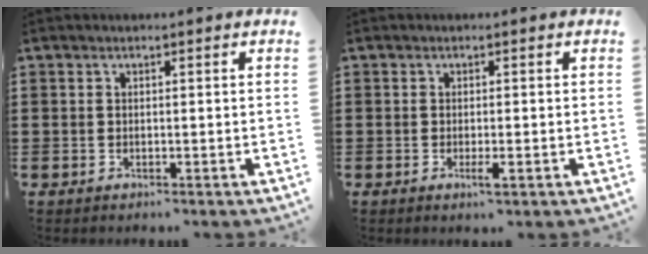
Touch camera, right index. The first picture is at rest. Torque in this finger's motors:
{"motor_torque": [0.38, -0.01, 0.00, 0.01]}